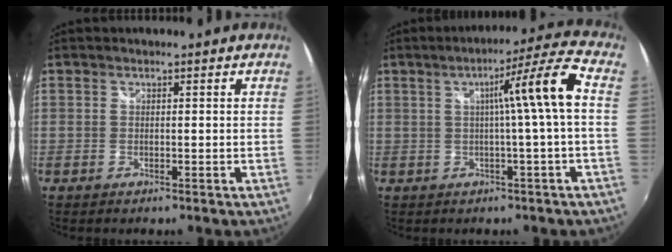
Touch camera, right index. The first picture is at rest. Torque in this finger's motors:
{"motor_torque": [1.01, -0.03, 0.48, 0.14]}